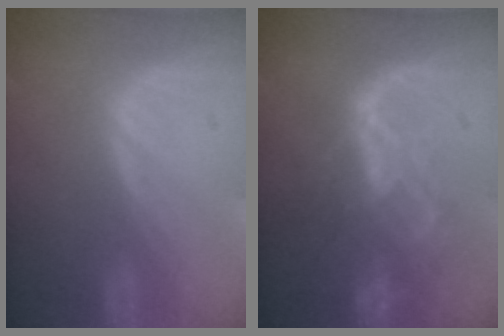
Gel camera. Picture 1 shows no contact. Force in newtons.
{"total": 8.8, "press": 7.4, "slide": 4.7}